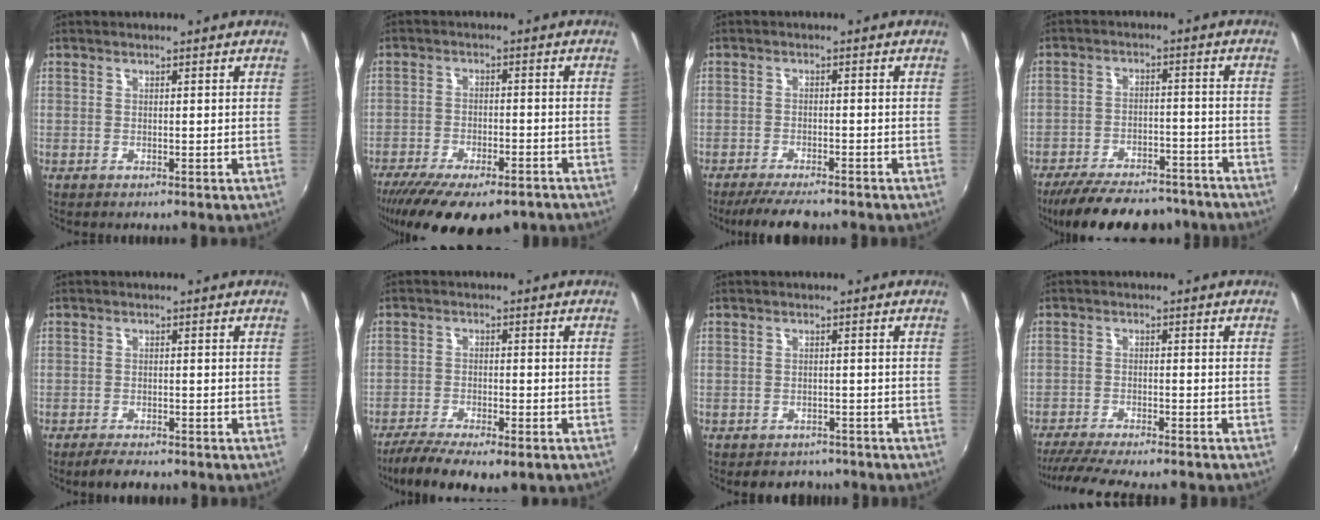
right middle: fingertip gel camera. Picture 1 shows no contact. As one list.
[{"total": 18.6, "force": [-13.9, 6.3, 10.6], "torque": [-0.214, -0.055, -0.202]}, {"total": 7.2, "force": [-6.1, 1.2, 3.6], "torque": [-0.083, -0.020, -0.102]}, {"total": 20.1, "force": [-17.0, 6.8, 8.4], "torque": [-0.169, 0.000, -0.229]}, {"total": 4.1, "force": [-3.5, 1.1, 1.8], "torque": [-0.045, -0.007, -0.059]}, {"total": 10.8, "force": [-8.0, 3.0, 6.6], "torque": [-0.147, -0.037, -0.132]}, {"total": 5.5, "force": [-4.7, 2.7, 1.1], "torque": [-0.027, -0.003, -0.064]}, {"total": 12.9, "force": [-11.4, 1.5, 5.9], "torque": [-0.128, -0.024, -0.178]}]